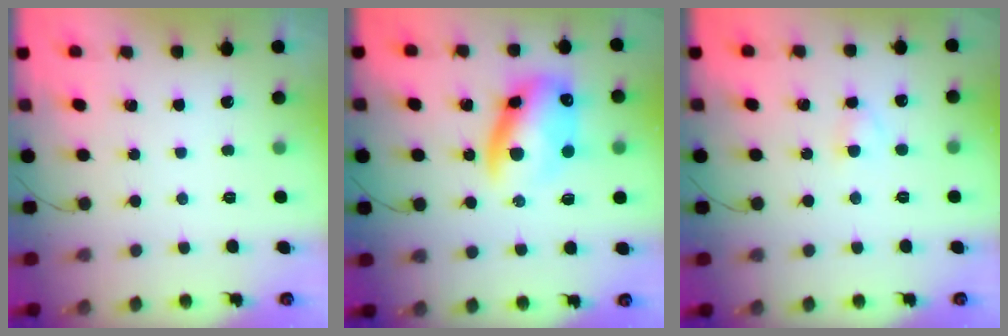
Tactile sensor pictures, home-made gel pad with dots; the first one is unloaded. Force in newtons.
{"total": 13.9, "press": 13.5, "slide": 3.1}
{"total": 2.4, "press": 2.2, "slide": 1.1}